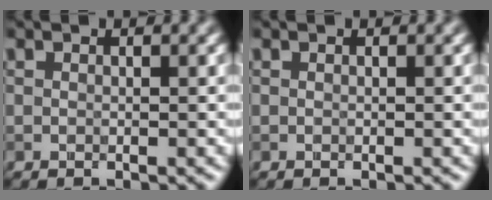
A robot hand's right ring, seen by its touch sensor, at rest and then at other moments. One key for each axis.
{"total": 0.0}